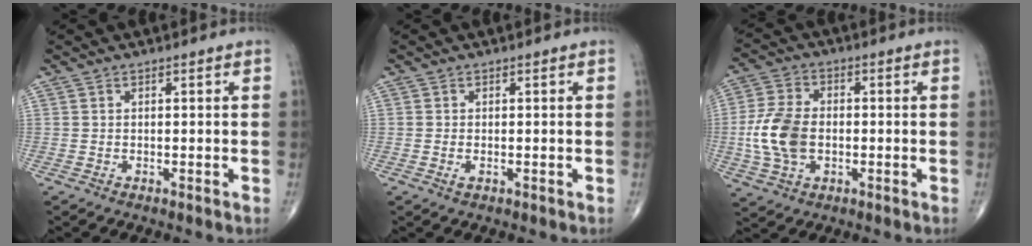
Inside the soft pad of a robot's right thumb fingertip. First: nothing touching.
{"total": 1.0, "force": [-0.3, 0.6, 0.8], "torque": [-0.017, -0.002, -0.005]}
{"total": 10.9, "force": [-1.3, 7.1, 8.2], "torque": [-0.166, 0.010, -0.027]}